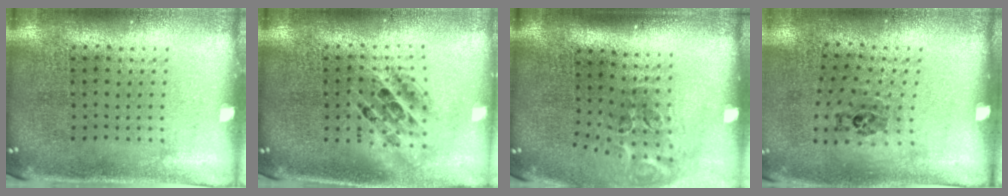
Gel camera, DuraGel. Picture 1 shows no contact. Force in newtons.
{"total": 1.7, "press": 1.4, "slide": 1.0}
{"total": 2.0, "press": 1.2, "slide": 1.7}
{"total": 1.2, "press": 0.8, "slide": 0.9}